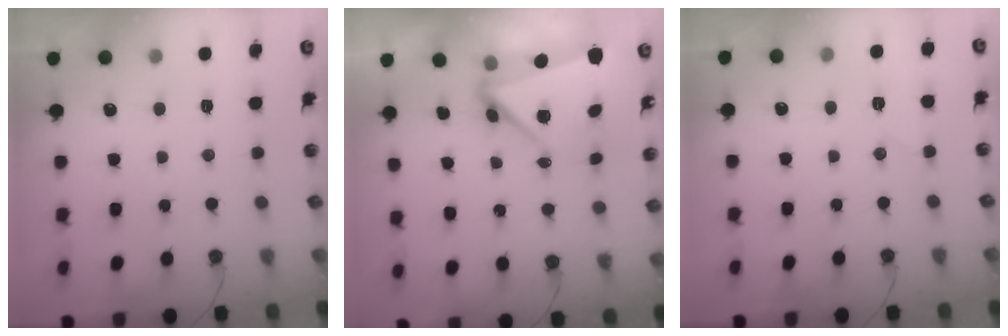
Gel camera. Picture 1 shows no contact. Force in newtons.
{"total": 6.6, "press": 6.3, "slide": 1.9}
{"total": 5.3, "press": 5.1, "slide": 1.5}